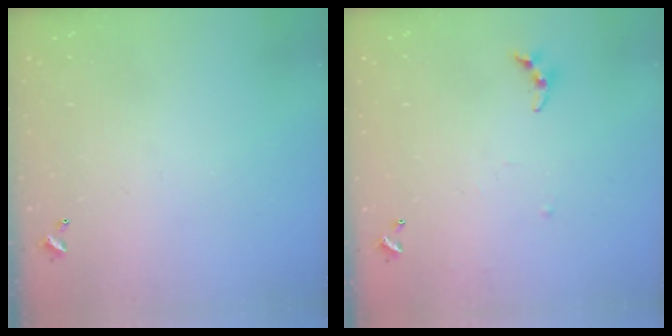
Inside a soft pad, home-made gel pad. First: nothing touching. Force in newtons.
{"total": 5.5, "press": 5.5, "slide": 0.3}